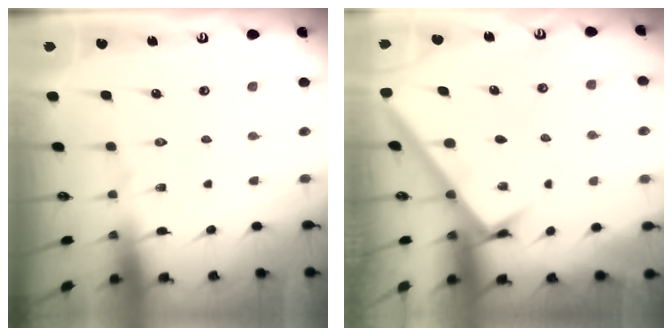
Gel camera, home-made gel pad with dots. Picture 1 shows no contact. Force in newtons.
{"total": 3.1, "press": 3.1, "slide": 0.2}